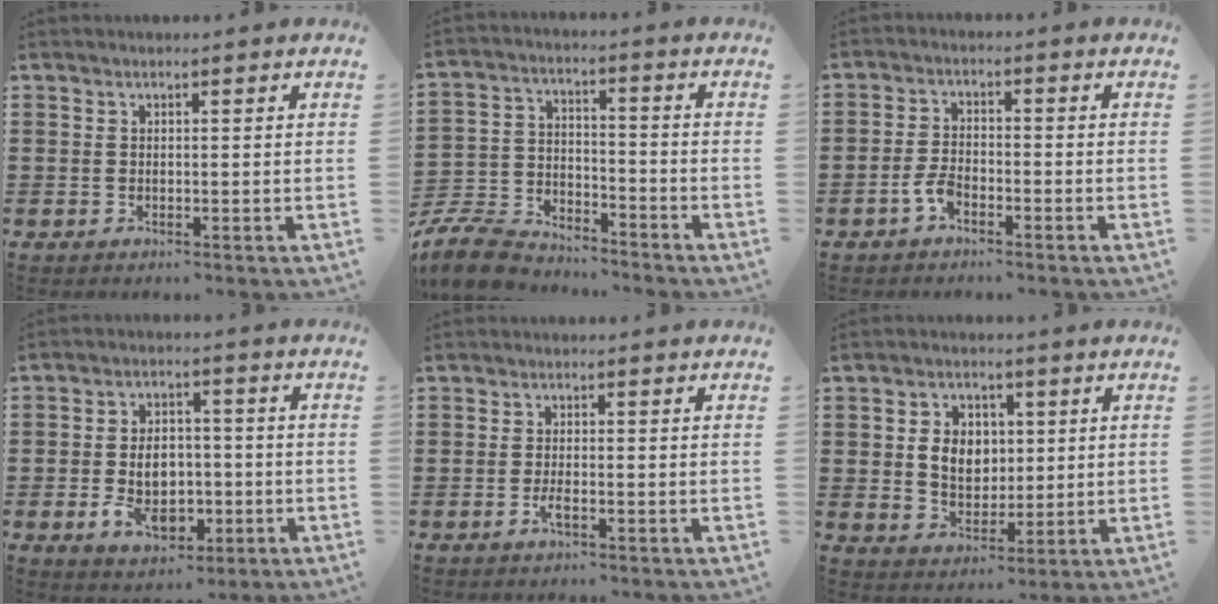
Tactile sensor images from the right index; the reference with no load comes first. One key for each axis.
{"total": 8.6, "fx": -8.2, "fy": 1.8, "fz": 2.1, "tx": -0.061, "ty": 0.014, "tz": -0.165}
{"total": 3.3, "fx": -1.9, "fy": 1.3, "fz": 2.3, "tx": -0.058, "ty": -0.004, "tz": -0.039}
{"total": 7.7, "fx": -1.8, "fy": 5.2, "fz": 5.4, "tx": -0.086, "ty": -0.002, "tz": -0.037}
{"total": 1.8, "fx": -0.8, "fy": 0.4, "fz": 1.6, "tx": -0.027, "ty": -0.001, "tz": -0.015}
{"total": 6.1, "fx": 0.9, "fy": 4.9, "fz": 3.5, "tx": -0.077, "ty": 0.012, "tz": 0.013}